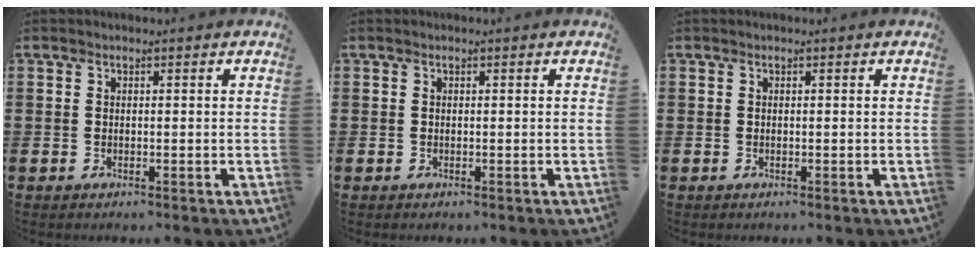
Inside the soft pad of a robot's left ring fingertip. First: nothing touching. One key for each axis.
{"total": 0.0}
{"total": 0.0}